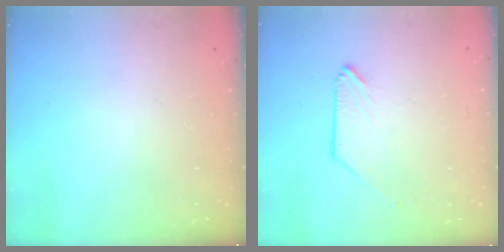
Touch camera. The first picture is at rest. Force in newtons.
{"total": 0.0}